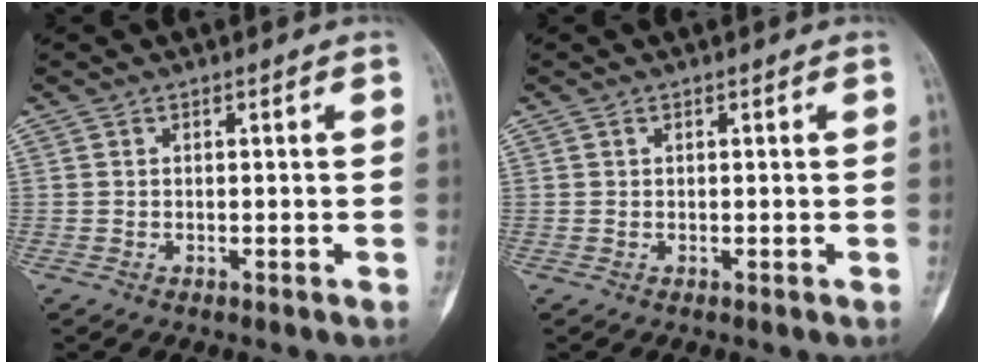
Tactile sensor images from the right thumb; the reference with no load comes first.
{"total": 0.0}